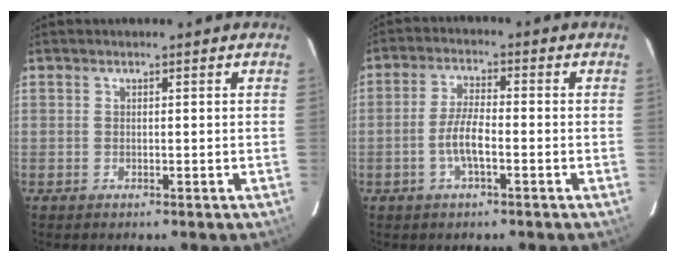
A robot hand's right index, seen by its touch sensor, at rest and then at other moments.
{"total": 5.4, "force": [-2.0, 1.3, 4.8], "torque": [-0.100, 0.003, -0.038]}